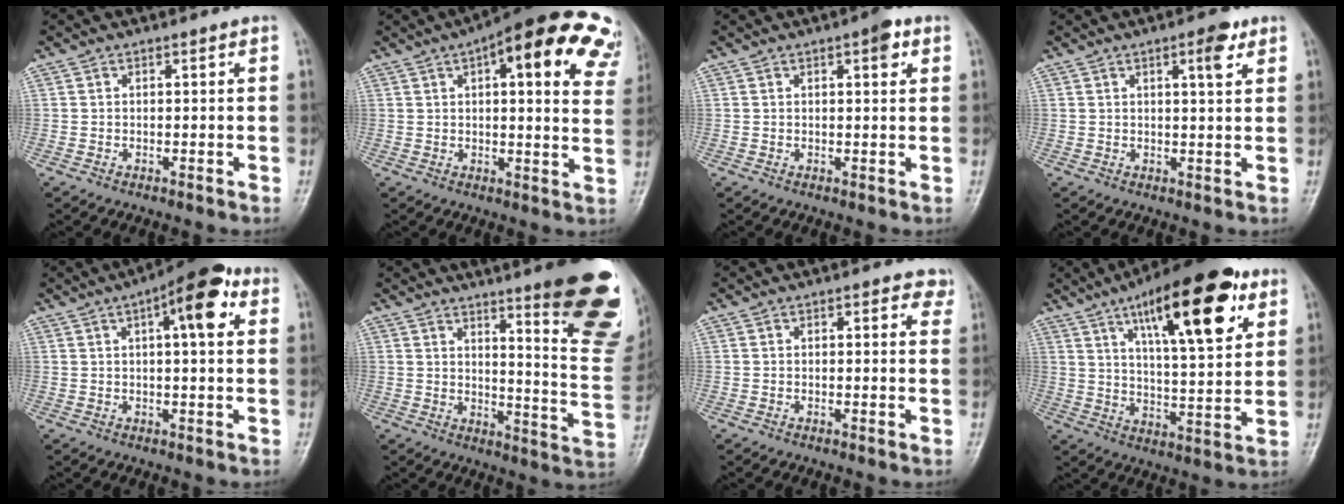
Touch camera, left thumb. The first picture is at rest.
{"total": 23.5, "force": [12.2, 7.4, 18.7], "torque": [-0.212, 0.000, 0.135]}
{"total": 5.1, "force": [2.5, 1.7, 4.1], "torque": [-0.044, -0.005, 0.027]}
{"total": 4.2, "force": [2.2, 1.0, 3.4], "torque": [-0.046, -0.010, 0.031]}
{"total": 10.4, "force": [3.9, 3.4, 9.0], "torque": [-0.114, 0.010, 0.047]}
{"total": 22.1, "force": [12.8, 4.0, 17.5], "torque": [-0.189, -0.082, 0.164]}
{"total": 2.5, "force": [1.4, 1.2, 1.8], "torque": [-0.008, -0.002, 0.011]}
{"total": 21.2, "force": [10.7, 6.6, 17.1], "torque": [-0.232, -0.033, 0.165]}